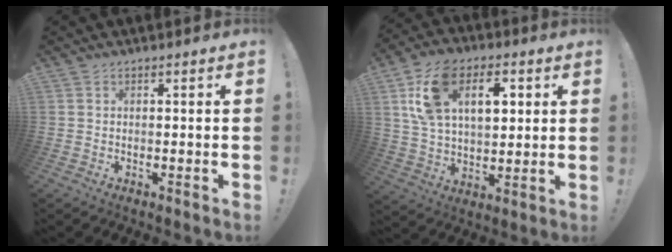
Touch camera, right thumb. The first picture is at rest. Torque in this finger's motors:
{"motor_torque": [1.27, 3.11, 1.28, 0.13, 0.15]}